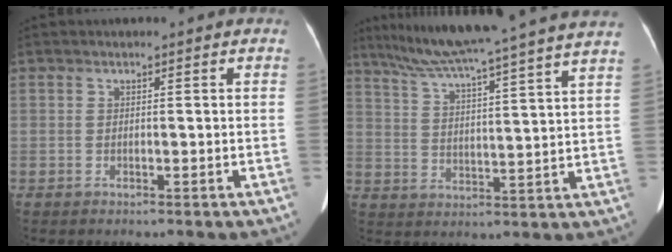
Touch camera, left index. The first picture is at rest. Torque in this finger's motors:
{"motor_torque": [0.69, -1.10, 0.12, 0.13]}